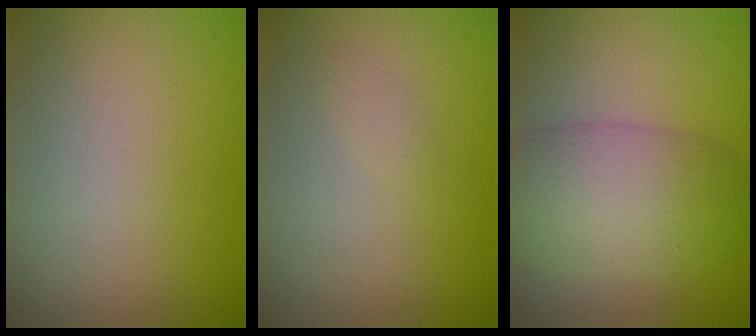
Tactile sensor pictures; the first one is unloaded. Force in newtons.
{"total": 0.7, "press": 0.7, "slide": 0.0}
{"total": 7.0, "press": 7.0, "slide": 0.5}